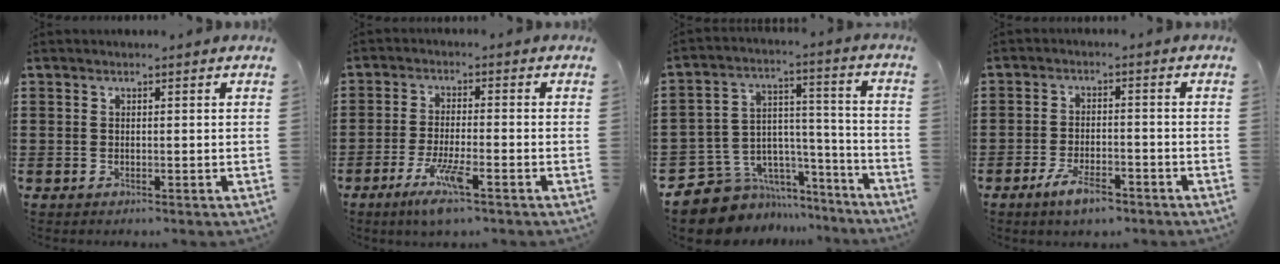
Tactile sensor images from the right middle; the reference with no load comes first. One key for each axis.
{"total": 6.3, "fx": -3.6, "fy": 0.8, "fz": 5.1, "tx": -0.105, "ty": -0.014, "tz": -0.066}
{"total": 9.2, "fx": -7.6, "fy": 5.1, "fz": 1.4, "tx": -0.044, "ty": 0.014, "tz": -0.141}
{"total": 5.1, "fx": -3.5, "fy": 1.7, "fz": 3.4, "tx": -0.067, "ty": 0.005, "tz": -0.065}